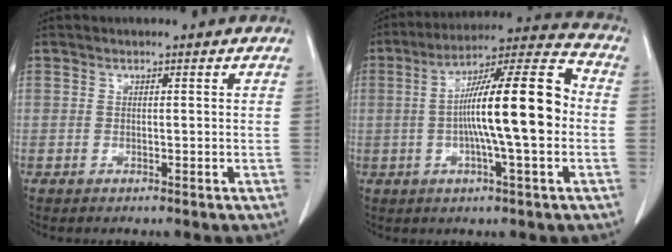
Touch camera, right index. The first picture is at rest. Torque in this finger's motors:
{"motor_torque": [1.56, 0.57, 0.52, 0.12]}